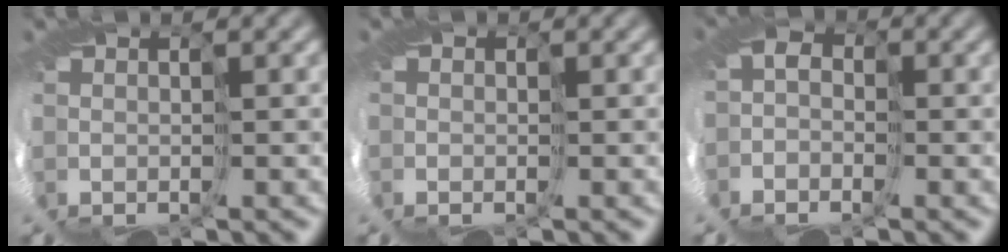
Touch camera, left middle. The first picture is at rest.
{"total": 0.8, "force": [-0.3, 0.7, 0.3], "torque": [-0.009, 0.005, -0.008]}
{"total": 3.3, "force": [-2.0, 2.4, 1.1], "torque": [-0.017, 0.003, -0.037]}